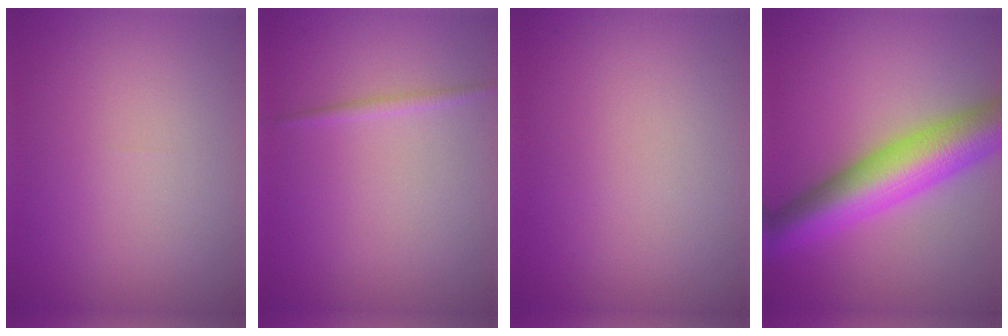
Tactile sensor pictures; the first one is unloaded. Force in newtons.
{"total": 0.8, "press": 0.8, "slide": 0.0}
{"total": 0.0}
{"total": 9.2, "press": 9.2, "slide": 0.3}